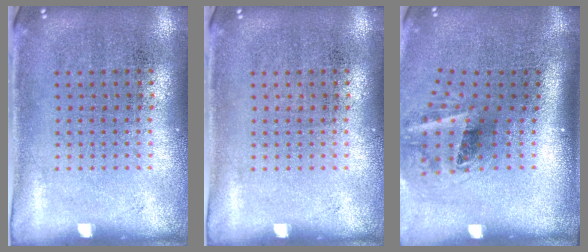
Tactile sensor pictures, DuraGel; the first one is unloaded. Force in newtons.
{"total": 0.0}
{"total": 2.1, "press": 1.3, "slide": 1.6}